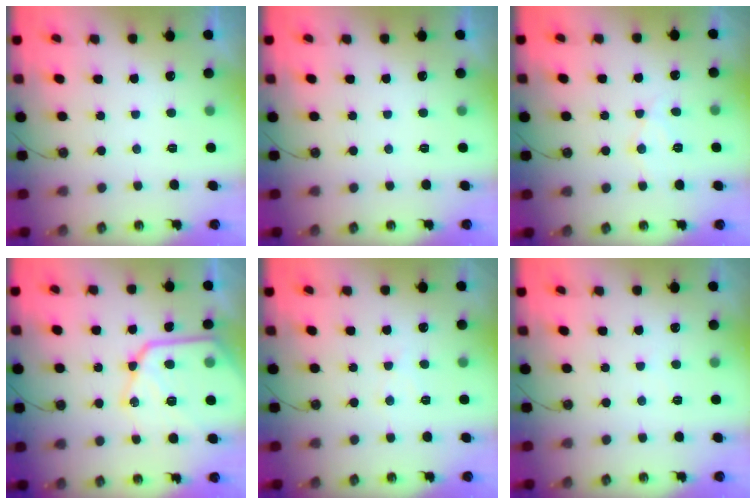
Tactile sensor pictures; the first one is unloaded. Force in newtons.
{"total": 0.0}
{"total": 8.9, "press": 8.9, "slide": 0.1}
{"total": 19.7, "press": 19.6, "slide": 2.1}
{"total": 6.3, "press": 6.2, "slide": 0.8}
{"total": 1.9, "press": 1.9, "slide": 0.3}